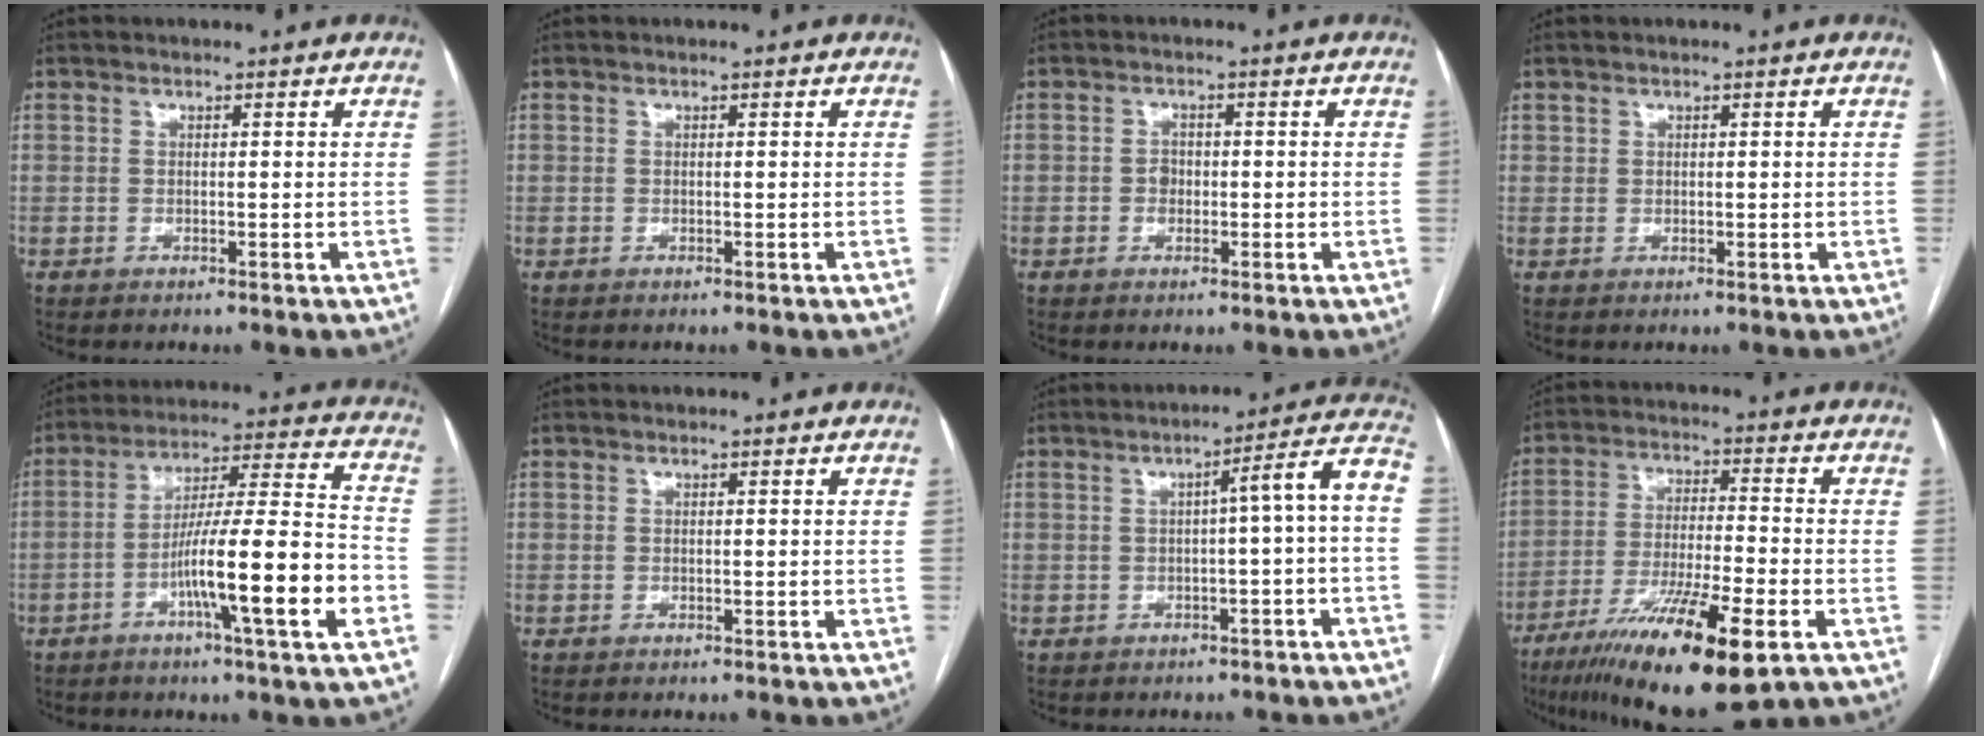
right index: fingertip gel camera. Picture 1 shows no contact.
{"total": 0.0}
{"total": 1.8, "force": [-0.3, 1.4, 1.0], "torque": [-0.015, 0.004, -0.005]}
{"total": 0.7, "force": [0.5, 0.5, 0.1], "torque": [0.007, -0.002, 0.005]}
{"total": 16.3, "force": [-5.8, -0.2, 15.2], "torque": [-0.252, 0.001, -0.094]}
{"total": 0.0}
{"total": 7.4, "force": [-0.8, -0.1, 7.3], "torque": [-0.086, 0.026, -0.015]}
{"total": 17.7, "force": [-9.8, 2.1, 14.6], "torque": [-0.246, -0.037, -0.163]}